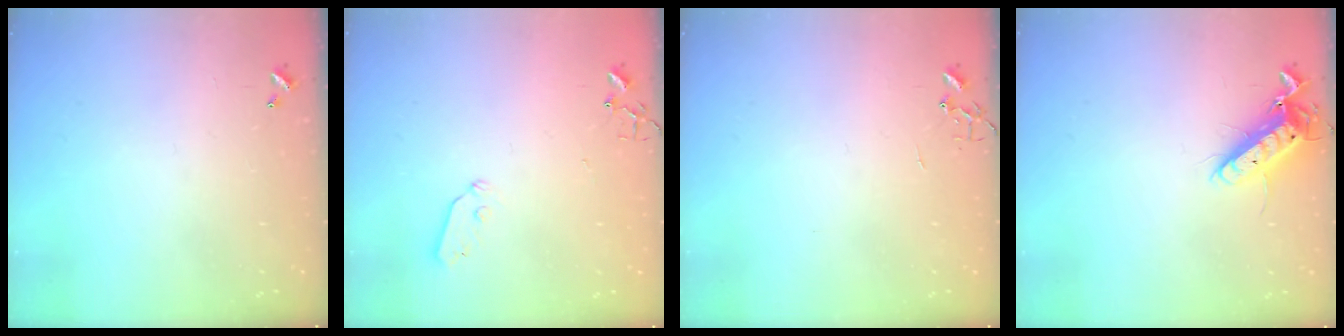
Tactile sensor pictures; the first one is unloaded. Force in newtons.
{"total": 3.3, "press": 3.3, "slide": 0.4}
{"total": 0.0}
{"total": 12.5, "press": 12.4, "slide": 1.6}